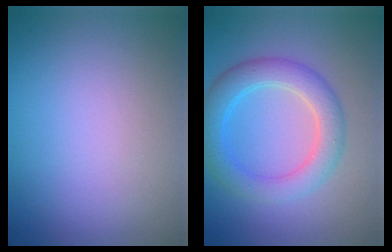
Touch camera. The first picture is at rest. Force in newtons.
{"total": 4.6, "press": 4.6, "slide": 0.1}